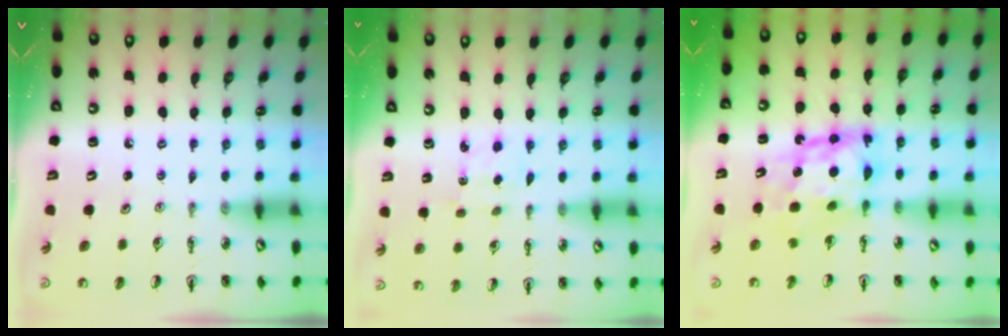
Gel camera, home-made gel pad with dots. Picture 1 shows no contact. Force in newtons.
{"total": 2.0, "press": 2.0, "slide": 0.4}
{"total": 10.0, "press": 10.0, "slide": 0.9}